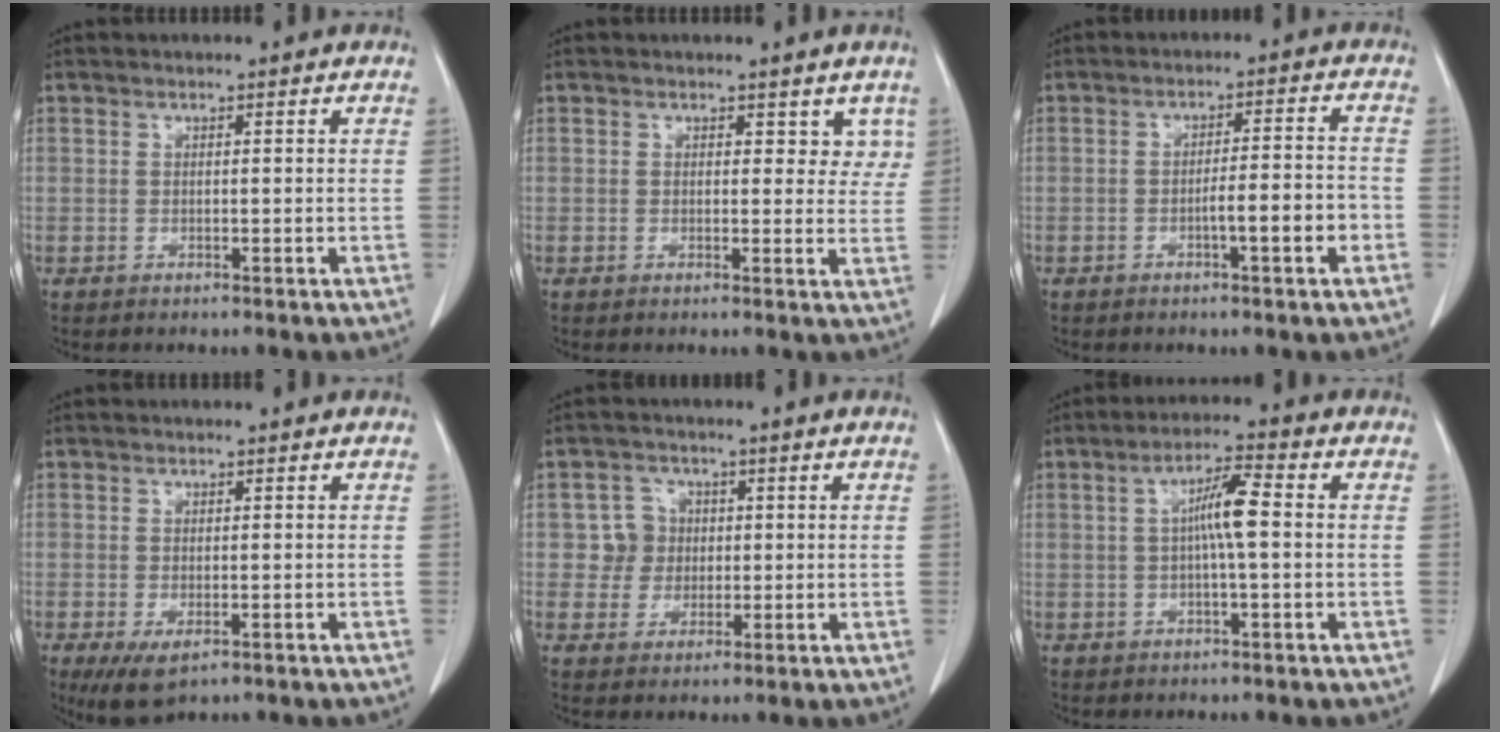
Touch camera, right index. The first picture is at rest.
{"total": 3.3, "force": [2.1, 2.2, 1.3], "torque": [0.006, -0.003, 0.020]}
{"total": 5.8, "force": [-2.3, 0.4, 5.3], "torque": [-0.079, 0.009, -0.034]}
{"total": 4.8, "force": [-2.5, 2.0, 3.6], "torque": [-0.063, -0.013, -0.033]}
{"total": 0.0}
{"total": 5.8, "force": [0.2, 0.4, 5.7], "torque": [-0.103, 0.011, 0.002]}